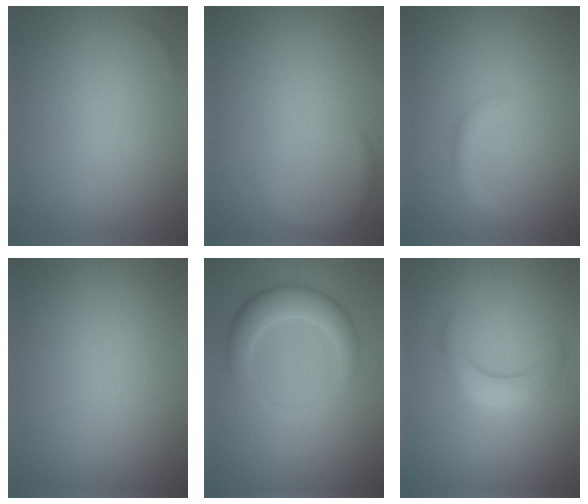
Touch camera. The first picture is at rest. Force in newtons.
{"total": 1.7, "press": 1.7, "slide": 0.1}
{"total": 1.6, "press": 1.6, "slide": 0.2}
{"total": 0.0}
{"total": 4.4, "press": 4.4, "slide": 0.1}
{"total": 2.9, "press": 2.9, "slide": 0.1}